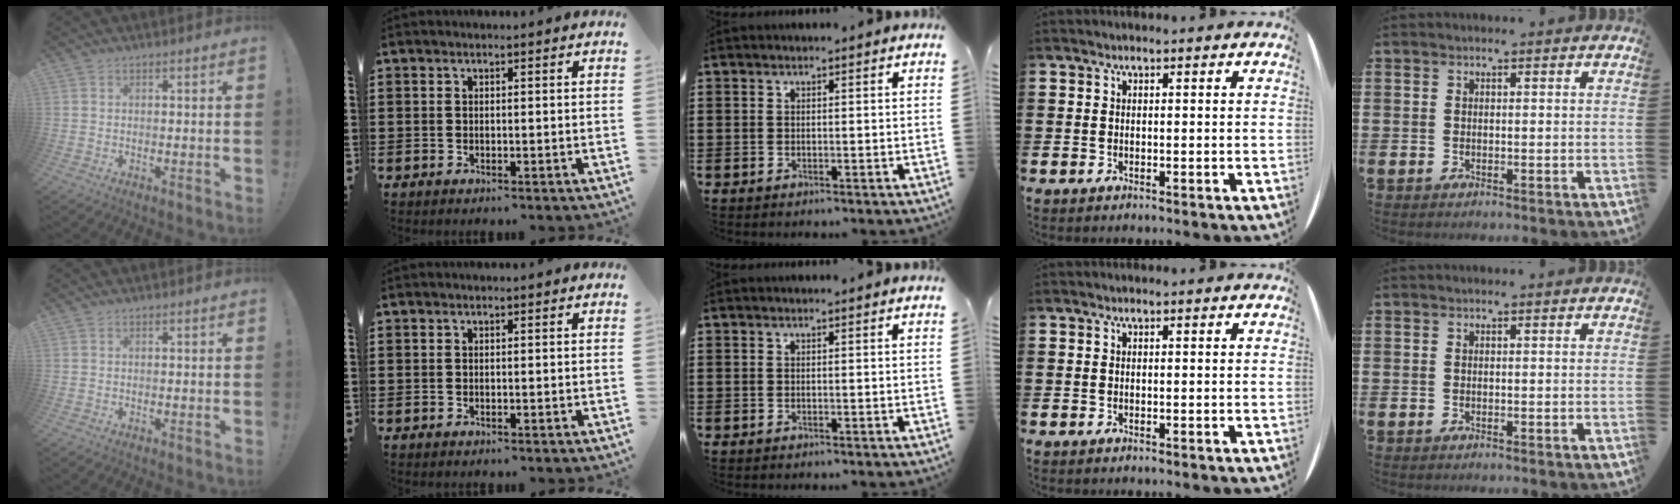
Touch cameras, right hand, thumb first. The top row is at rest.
{}